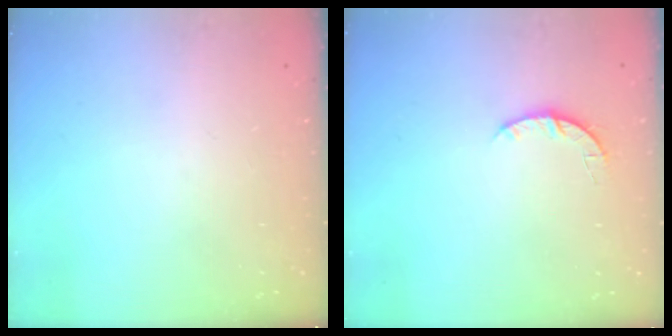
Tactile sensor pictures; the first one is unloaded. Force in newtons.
{"total": 3.3, "press": 3.2, "slide": 0.5}